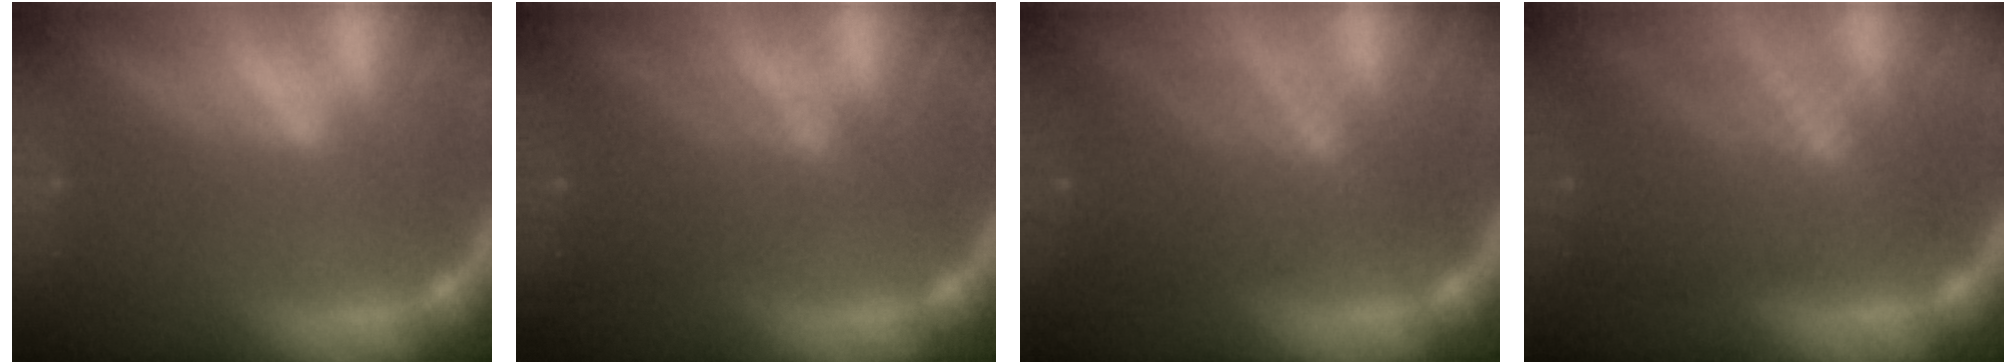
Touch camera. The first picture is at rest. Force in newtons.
{"total": 4.6}
{"total": 7.1}
{"total": 8.5}